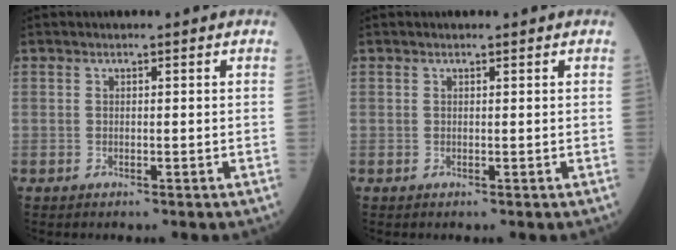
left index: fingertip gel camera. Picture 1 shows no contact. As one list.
[{"total": 0.0}]